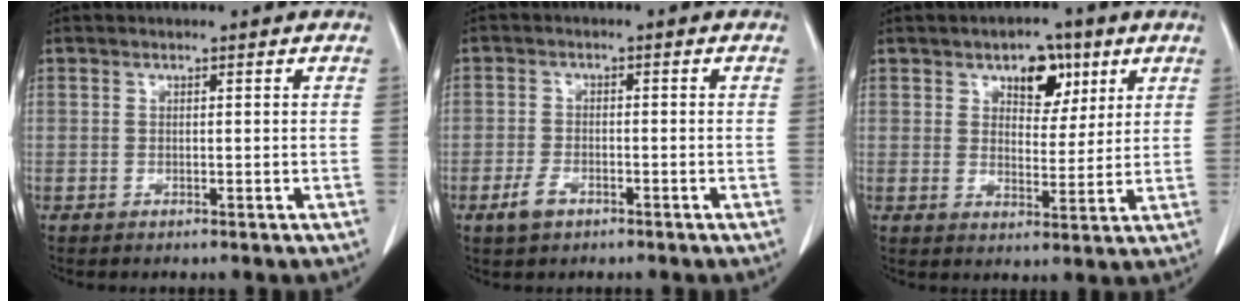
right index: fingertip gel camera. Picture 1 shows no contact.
{"total": 3.1, "force": [-1.9, 1.6, 1.9], "torque": [-0.042, 0.001, -0.030]}
{"total": 6.7, "force": [3.6, 3.9, 4.1], "torque": [-0.054, 0.010, 0.056]}